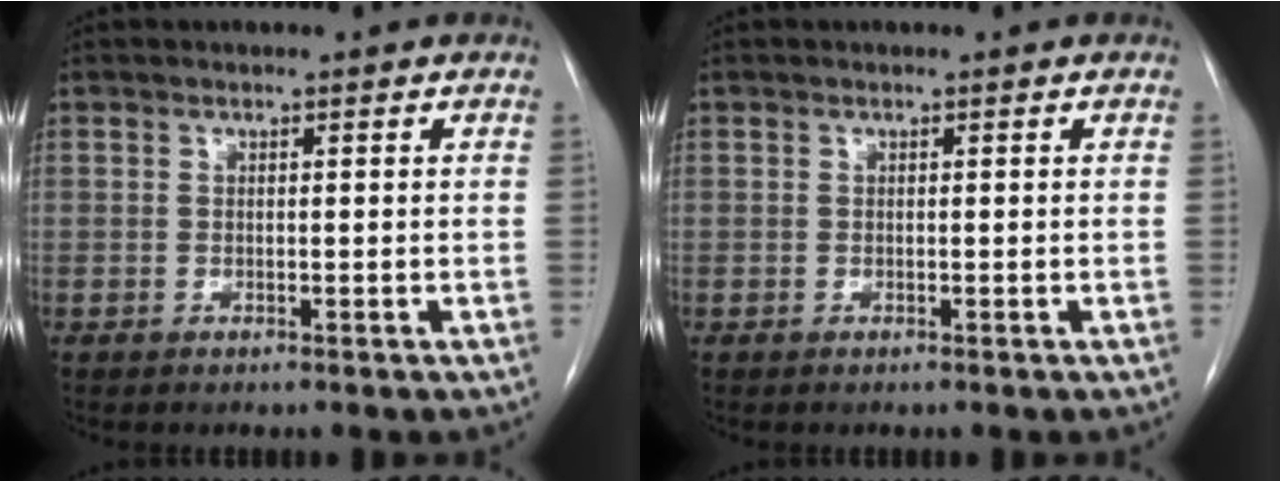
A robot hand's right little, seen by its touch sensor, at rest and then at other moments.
{"total": 0.0}